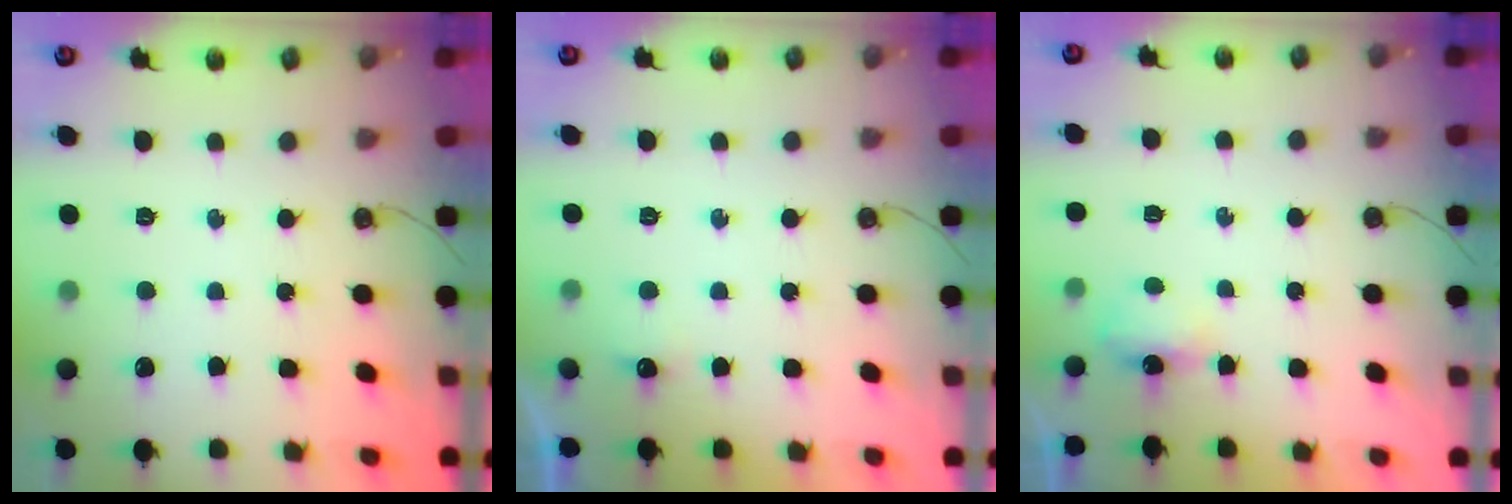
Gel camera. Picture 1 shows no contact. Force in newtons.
{"total": 6.9, "press": 2.7, "slide": 6.4}
{"total": 3.6, "press": 3.5, "slide": 0.5}